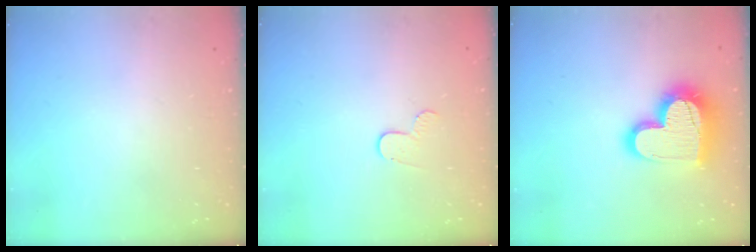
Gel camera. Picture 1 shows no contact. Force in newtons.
{"total": 5.7, "press": 5.7, "slide": 0.5}
{"total": 20.1, "press": 20.0, "slide": 1.4}